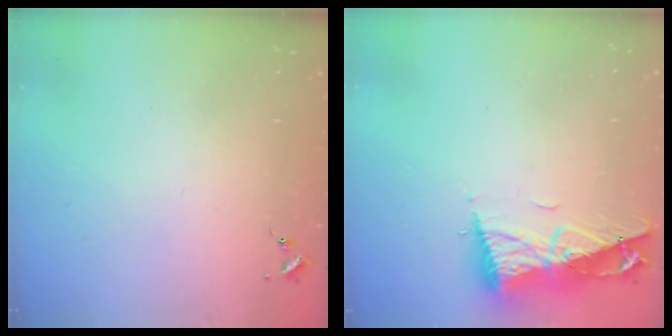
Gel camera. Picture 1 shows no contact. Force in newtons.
{"total": 10.4, "press": 10.3, "slide": 1.4}